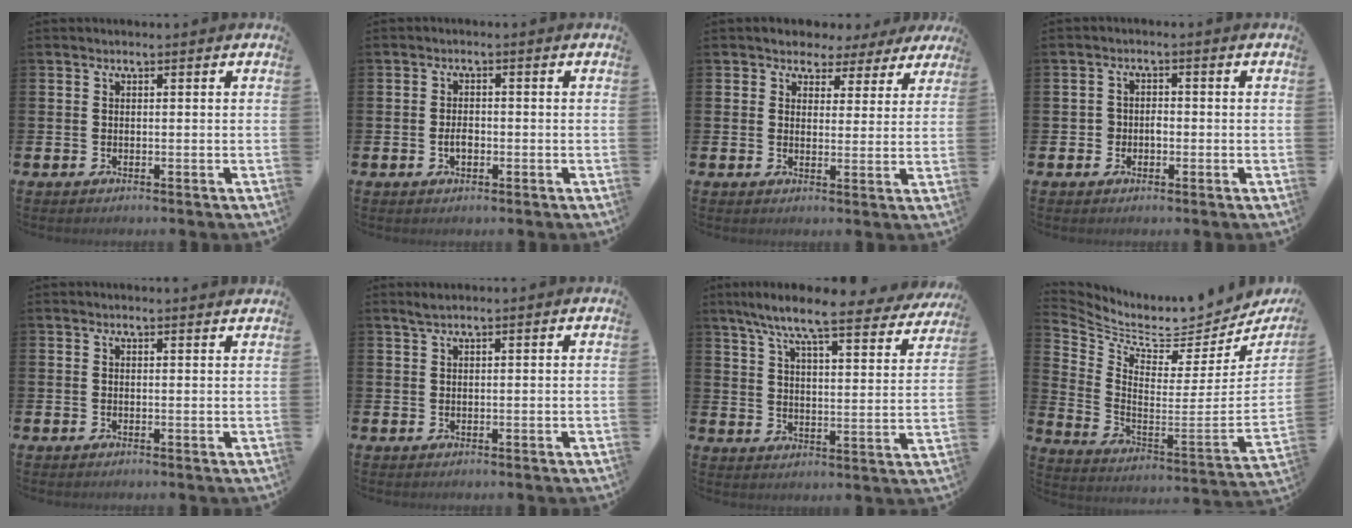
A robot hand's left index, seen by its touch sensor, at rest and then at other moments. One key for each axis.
{"total": 2.0, "fx": -0.4, "fy": 1.2, "fz": 1.5, "tx": -0.025, "ty": 0.003, "tz": -0.009}
{"total": 3.5, "fx": 2.7, "fy": 2.2, "fz": -0.1, "tx": -0.003, "ty": -0.018, "tz": 0.043}
{"total": 1.9, "fx": -0.5, "fy": 1.7, "fz": 0.7, "tx": -0.005, "ty": 0.001, "tz": -0.016}
{"total": 0.8, "fx": 0.8, "fy": -0.1, "fz": 0.2, "tx": 0.008, "ty": -0.005, "tz": 0.012}
{"total": 1.4, "fx": 1.2, "fy": 0.1, "fz": 0.8, "tx": -0.013, "ty": 0.001, "tz": 0.020}
{"total": 8.7, "fx": 7.6, "fy": 0.8, "fz": 4.2, "tx": -0.096, "ty": -0.052, "tz": 0.125}
{"total": 5.4, "fx": 5.0, "fy": 1.5, "fz": 1.3, "tx": -0.046, "ty": -0.071, "tz": 0.075}